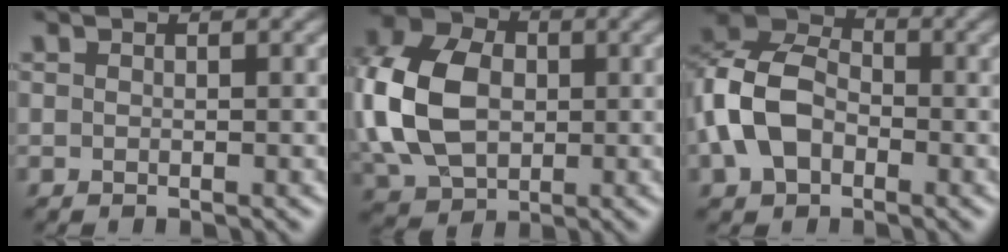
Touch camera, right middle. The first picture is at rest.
{"total": 11.1, "force": [0.2, 8.0, 7.6], "torque": [-0.193, 0.013, -0.005]}
{"total": 7.3, "force": [-1.5, 5.2, 4.9], "torque": [-0.109, 0.018, -0.043]}